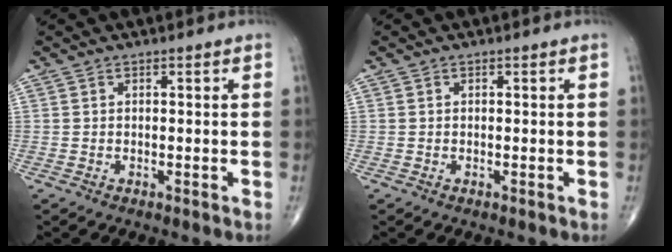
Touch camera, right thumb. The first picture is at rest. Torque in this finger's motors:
{"motor_torque": [-0.08, -0.23, -0.27, -0.05, -0.03]}